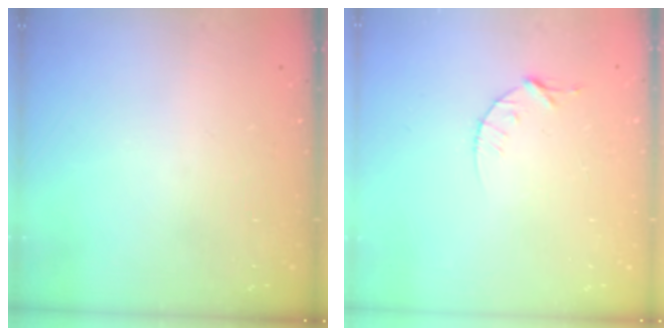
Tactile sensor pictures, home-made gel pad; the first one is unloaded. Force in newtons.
{"total": 3.8, "press": 3.7, "slide": 0.5}